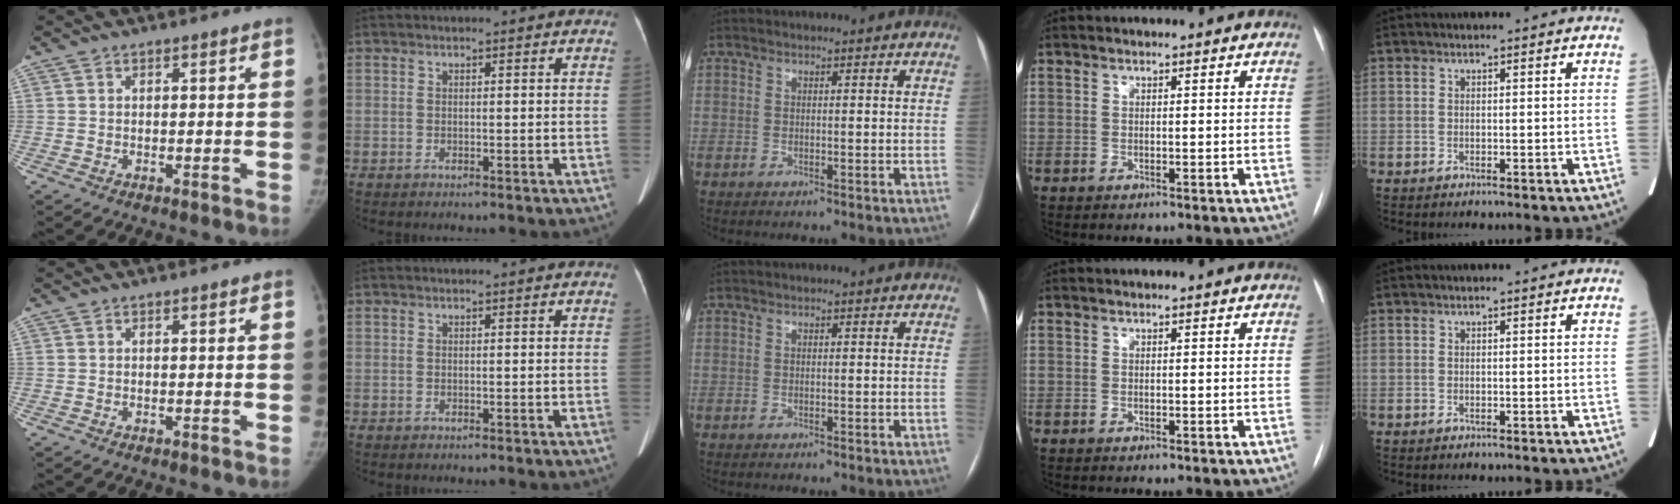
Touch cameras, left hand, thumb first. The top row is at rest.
{}